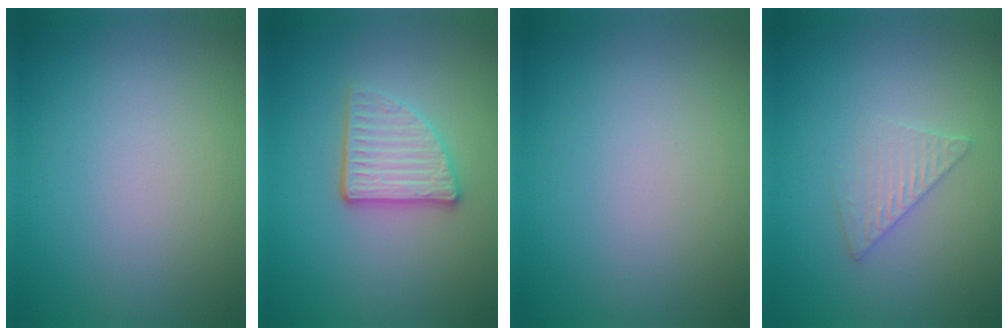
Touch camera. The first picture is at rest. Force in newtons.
{"total": 3.6, "press": 3.1, "slide": 1.8}
{"total": 0.0}
{"total": 2.0, "press": 2.0, "slide": 0.2}